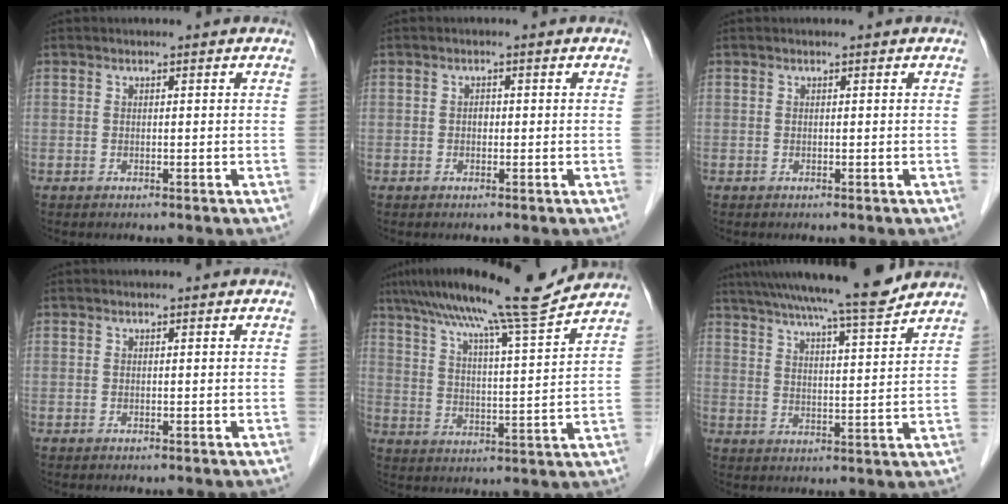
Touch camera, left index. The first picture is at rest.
{"total": 1.0, "force": [-0.7, 0.5, 0.5], "torque": [-0.007, -0.003, -0.013]}
{"total": 0.0}
{"total": 0.0}
{"total": 15.4, "force": [13.0, -1.2, 8.1], "torque": [-0.136, -0.005, 0.195]}
{"total": 14.9, "force": [13.1, -0.3, 7.2], "torque": [-0.120, 0.004, 0.190]}